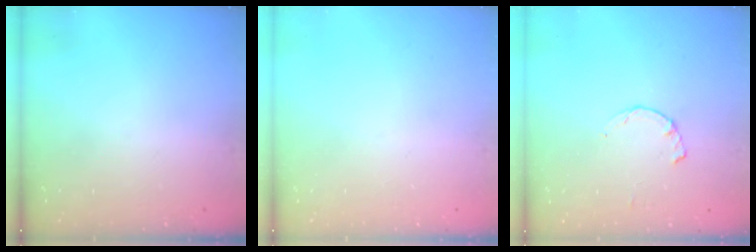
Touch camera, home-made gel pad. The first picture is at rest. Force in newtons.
{"total": 0.0}
{"total": 1.2, "press": 1.2, "slide": 0.3}